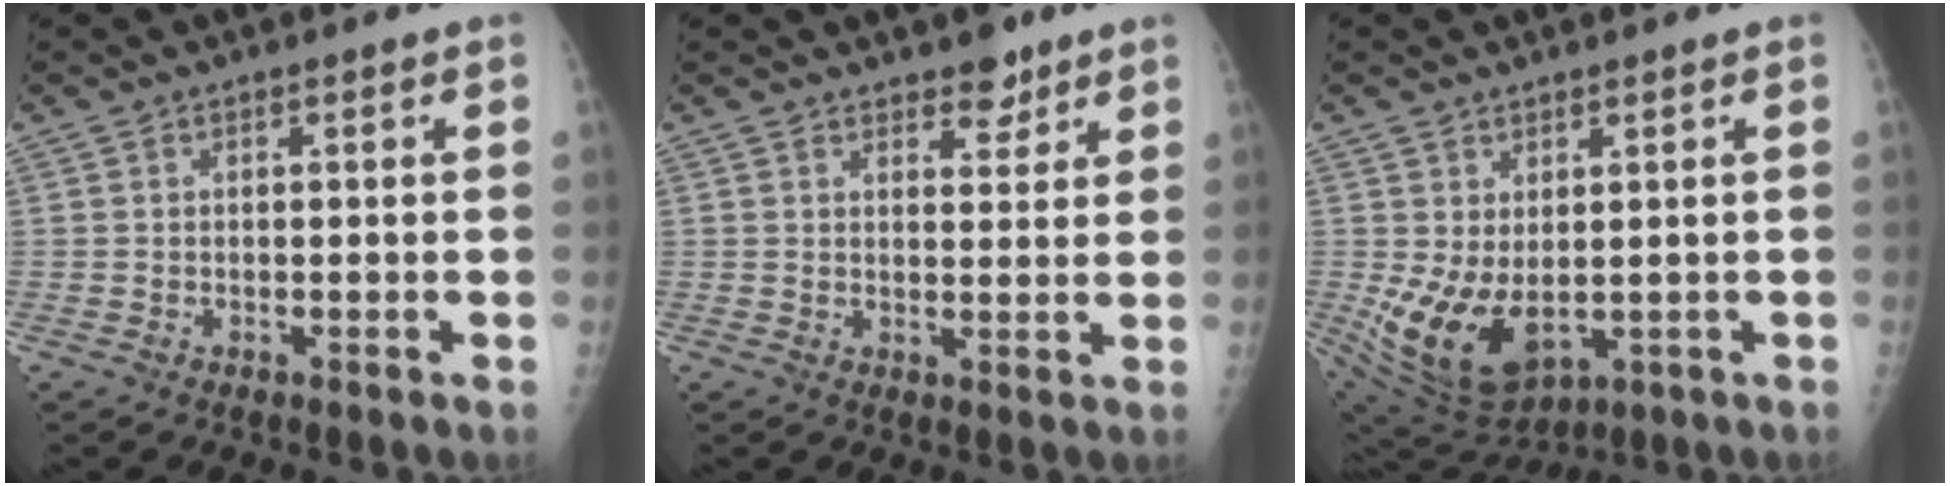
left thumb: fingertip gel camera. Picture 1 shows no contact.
{"total": 4.3, "force": [3.2, 2.2, 1.9], "torque": [-0.002, -0.020, 0.046]}
{"total": 11.3, "force": [-0.6, 6.9, 9.0], "torque": [-0.157, -0.015, 0.020]}